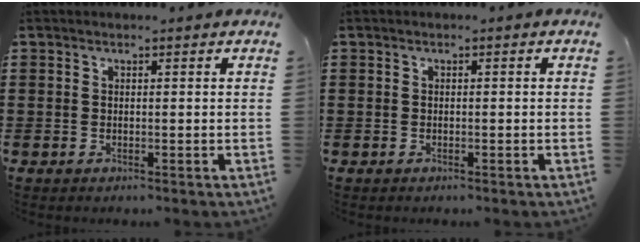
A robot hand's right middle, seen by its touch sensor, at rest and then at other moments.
{"total": 0.0}